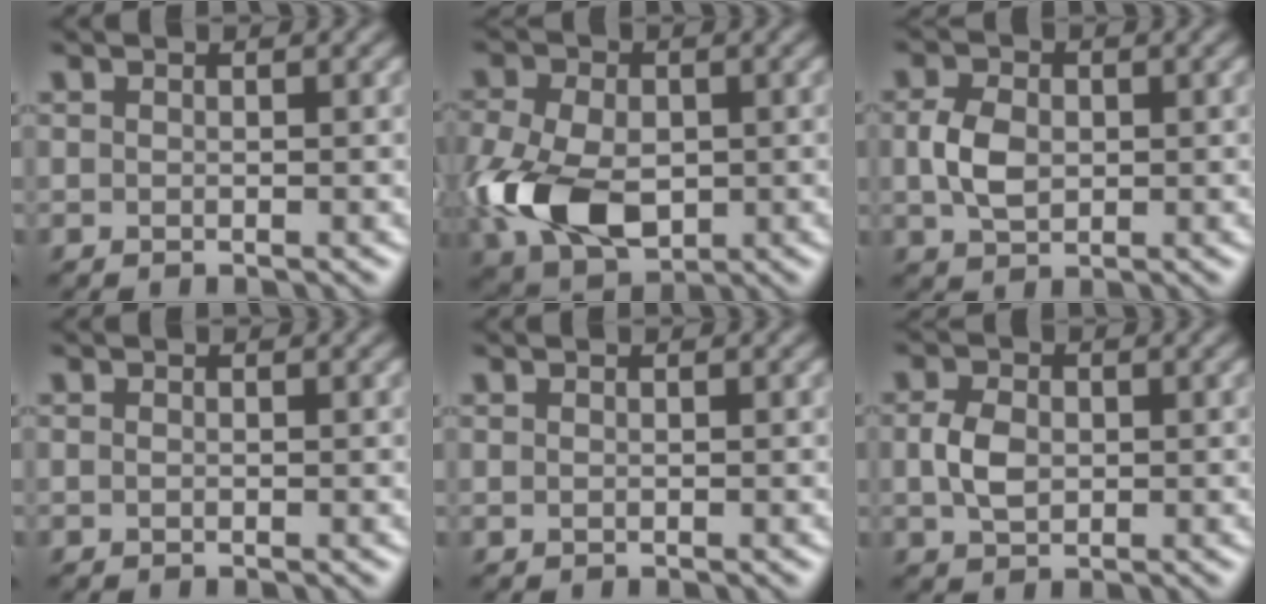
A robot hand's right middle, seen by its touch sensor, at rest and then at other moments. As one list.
[{"total": 9.3, "force": [-1.6, 6.2, 6.7], "torque": [-0.156, -0.016, -0.032]}, {"total": 3.4, "force": [0.1, 2.5, 2.4], "torque": [-0.053, 0.001, -0.001]}, {"total": 0.0}, {"total": 0.0}, {"total": 2.9, "force": [0.0, 2.1, 2.0], "torque": [-0.046, 0.000, -0.001]}]